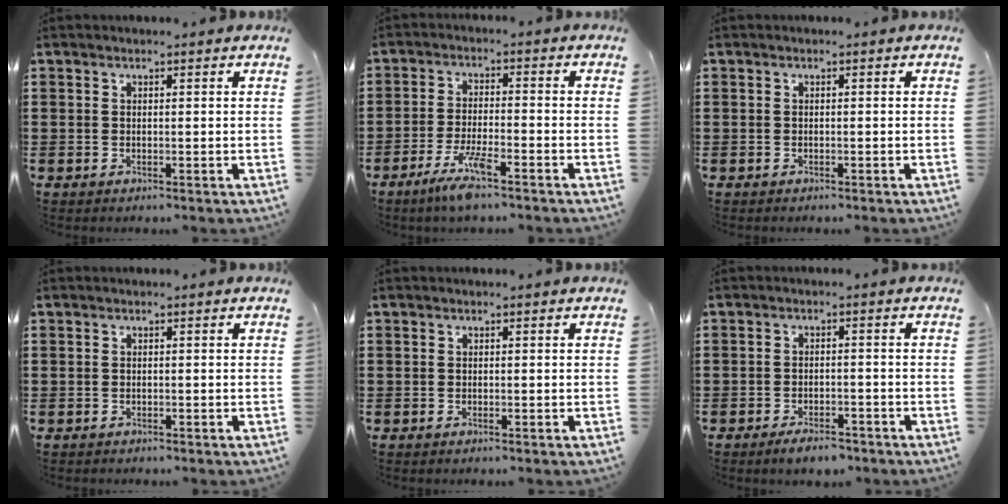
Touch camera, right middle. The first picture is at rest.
{"total": 5.7, "force": [-3.8, 0.6, 4.3], "torque": [-0.095, -0.012, -0.071]}
{"total": 0.0}
{"total": 0.5, "force": [-0.5, 0.2, 0.0], "torque": [0.000, 0.001, -0.011]}
{"total": 0.0}
{"total": 3.0, "force": [-2.8, 0.6, 0.9], "torque": [-0.017, 0.002, -0.055]}